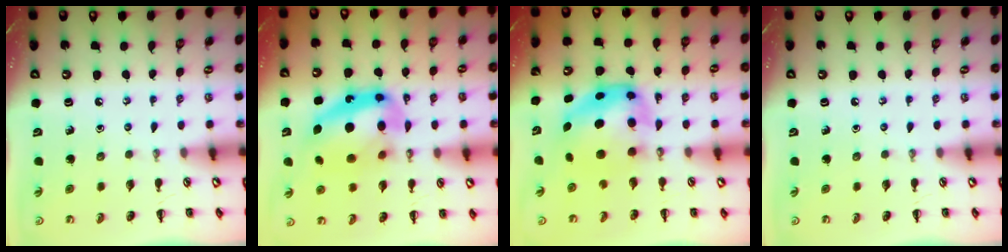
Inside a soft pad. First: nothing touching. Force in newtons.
{"total": 17.8, "press": 17.2, "slide": 4.5}
{"total": 6.8, "press": 6.7, "slide": 1.3}
{"total": 0.0}